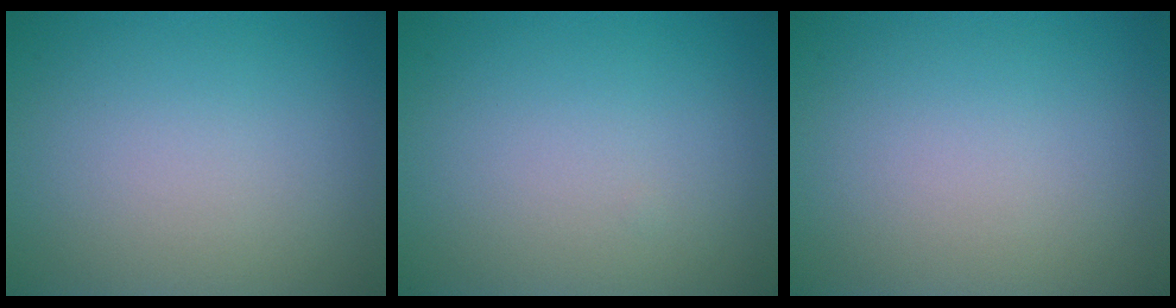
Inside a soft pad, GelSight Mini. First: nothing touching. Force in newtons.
{"total": 0.0}
{"total": 0.0}